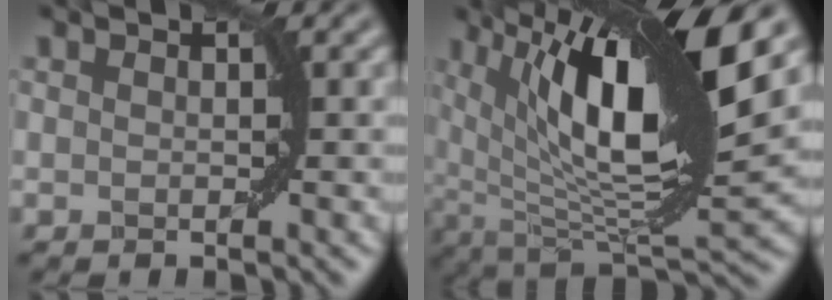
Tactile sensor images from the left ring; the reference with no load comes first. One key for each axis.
{"total": 15.3, "fx": 5.5, "fy": 4.8, "fz": 13.4, "tx": -0.233, "ty": 0.007, "tz": 0.098}